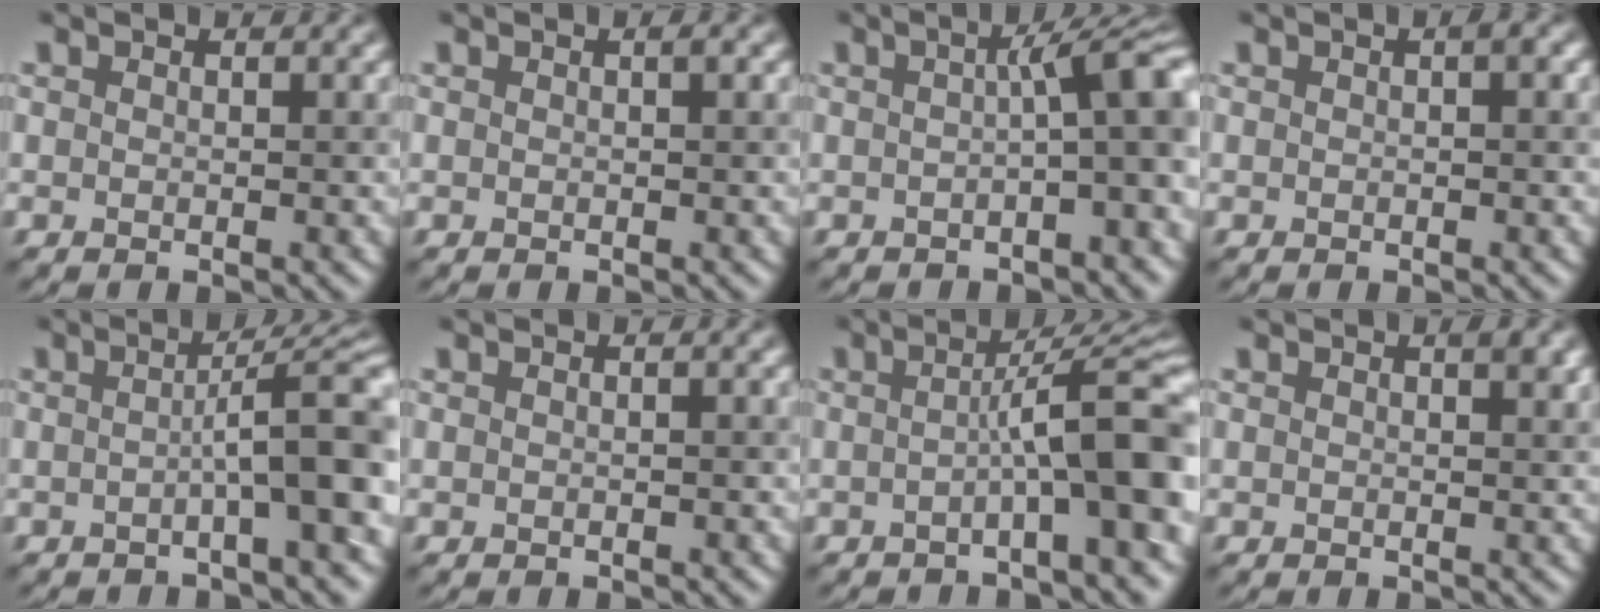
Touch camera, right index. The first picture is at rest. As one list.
[{"total": 0.0}, {"total": 6.8, "force": [0.2, 1.4, 6.7], "torque": [-0.072, 0.026, 0.001]}, {"total": 0.5, "force": [0.1, -0.2, 0.5], "torque": [-0.012, 0.004, 0.004]}, {"total": 6.9, "force": [-0.5, 1.1, 6.8], "torque": [-0.085, 0.021, -0.011]}, {"total": 1.1, "force": [0.2, 0.6, 0.9], "torque": [0.003, 0.002, -0.011]}, {"total": 8.7, "force": [-1.1, 1.3, 8.6], "torque": [-0.105, 0.030, -0.024]}, {"total": 0.9, "force": [0.5, 0.0, 0.7], "torque": [-0.009, 0.004, 0.010]}]